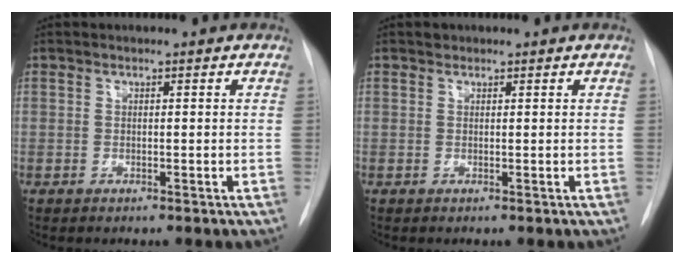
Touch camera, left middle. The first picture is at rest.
{"total": 0.6, "force": [0.5, 0.4, 0.0], "torque": [-0.002, 0.002, 0.005]}